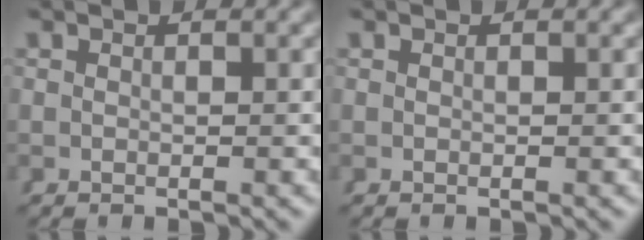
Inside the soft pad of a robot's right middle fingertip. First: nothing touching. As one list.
[{"total": 0.0}]